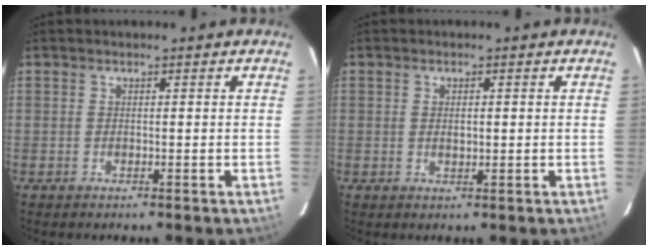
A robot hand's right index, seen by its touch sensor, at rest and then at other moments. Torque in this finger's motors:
{"motor_torque": [-0.05, -0.01, -0.05, 0.00]}